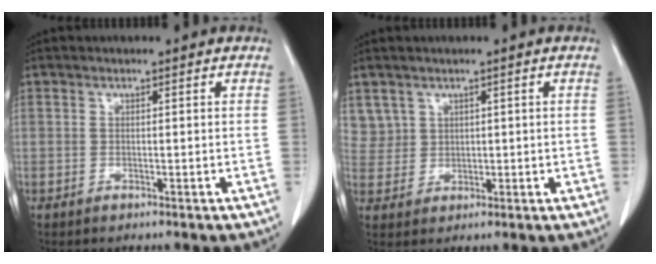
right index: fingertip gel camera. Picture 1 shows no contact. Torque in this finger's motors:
{"motor_torque": [-0.07, 0.14, -0.01, 0.02]}